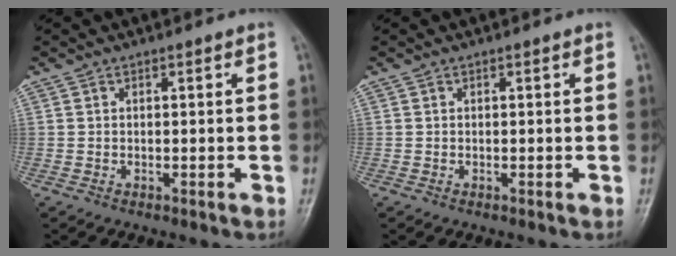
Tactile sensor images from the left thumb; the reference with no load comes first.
{"total": 0.0}